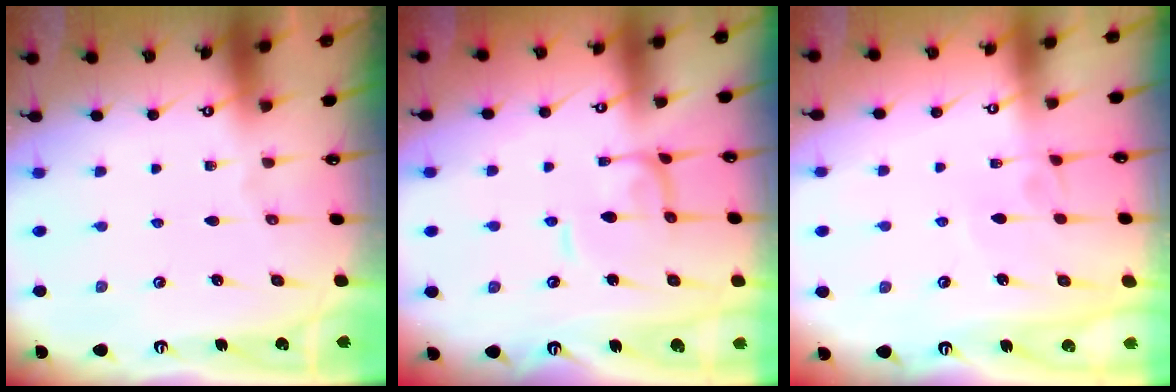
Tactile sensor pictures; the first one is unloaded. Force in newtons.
{"total": 0.9, "press": 0.8, "slide": 0.3}
{"total": 2.7, "press": 2.7, "slide": 0.4}